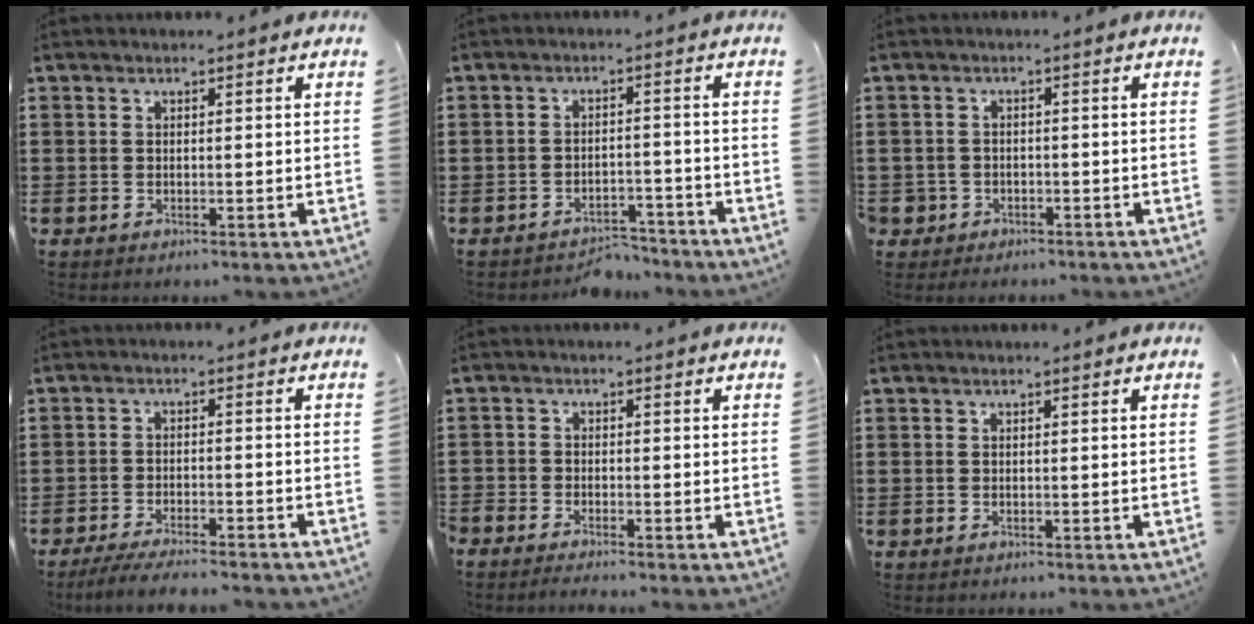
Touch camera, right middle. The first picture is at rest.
{"total": 3.2, "force": [-3.2, 0.5, -0.2], "torque": [-0.003, 0.002, -0.069]}
{"total": 2.0, "force": [-1.4, 1.3, 0.0], "torque": [-0.006, 0.000, -0.034]}
{"total": 3.9, "force": [-3.6, -0.1, 1.3], "torque": [-0.027, -0.006, -0.071]}
{"total": 1.8, "force": [-1.8, 0.1, 0.1], "torque": [-0.006, 0.001, -0.037]}
{"total": 0.0}